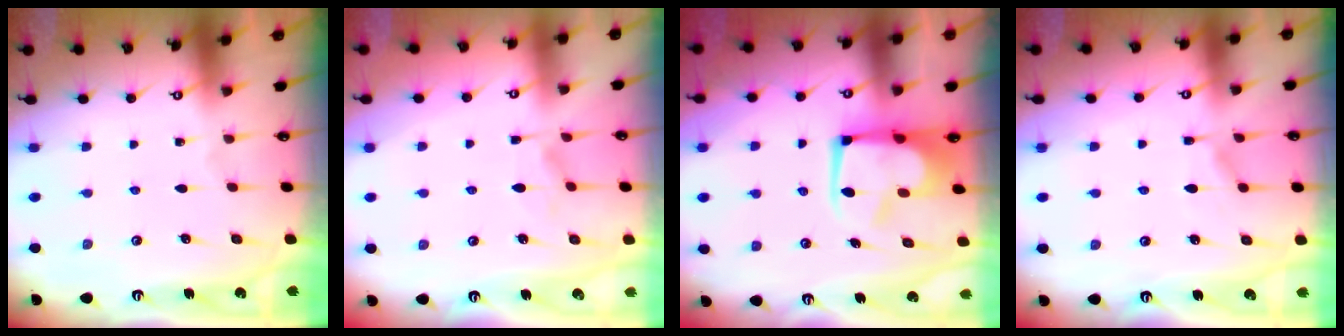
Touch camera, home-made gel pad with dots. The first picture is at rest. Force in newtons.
{"total": 1.6, "press": 1.3, "slide": 0.9}
{"total": 6.1, "press": 6.0, "slide": 1.0}
{"total": 5.0, "press": 5.0, "slide": 0.6}